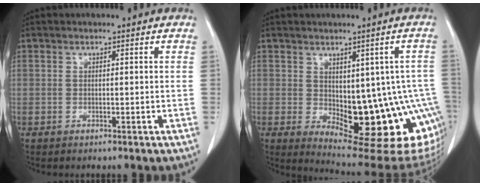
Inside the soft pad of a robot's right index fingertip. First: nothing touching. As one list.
[{"total": 17.6, "force": [-4.0, 7.0, 15.7], "torque": [-0.134, 0.006, -0.029]}]